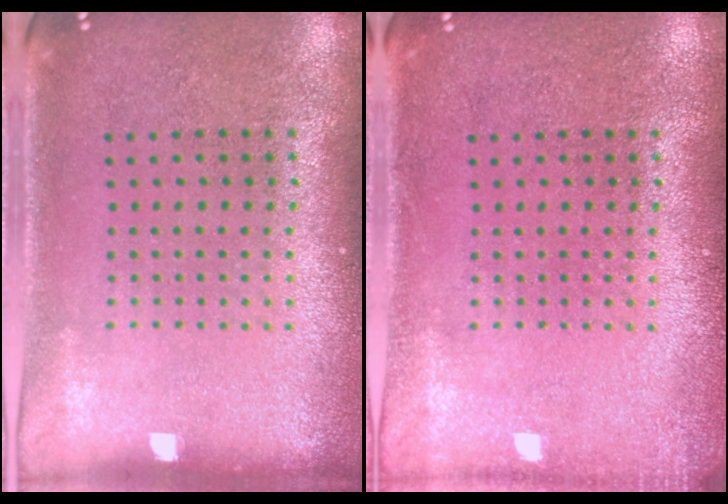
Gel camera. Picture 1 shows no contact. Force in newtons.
{"total": 1.1, "press": 1.1, "slide": 0.3}